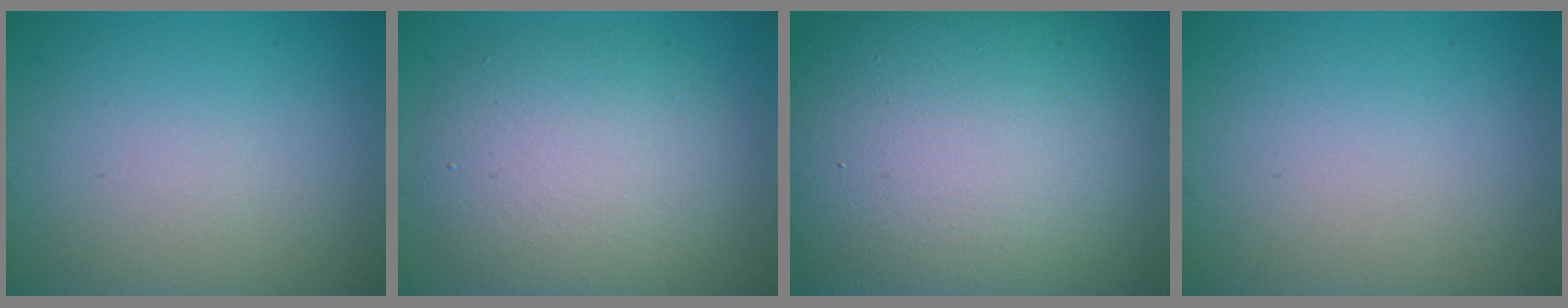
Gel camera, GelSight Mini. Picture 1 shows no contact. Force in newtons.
{"total": 7.0, "press": 7.0, "slide": 0.6}
{"total": 19.1, "press": 19.1, "slide": 1.1}
{"total": 0.0}